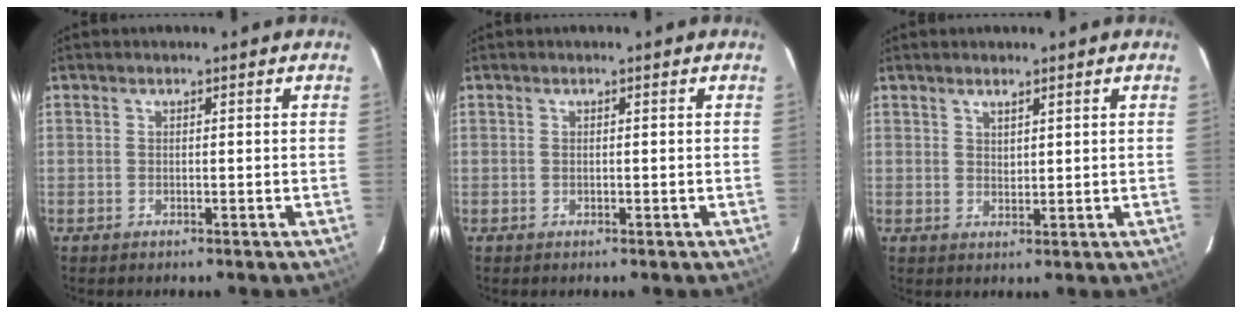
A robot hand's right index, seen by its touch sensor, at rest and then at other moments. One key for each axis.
{"total": 0.0}
{"total": 1.9, "fx": 1.6, "fy": 0.8, "fz": 0.8, "tx": -0.011, "ty": 0.002, "tz": 0.028}